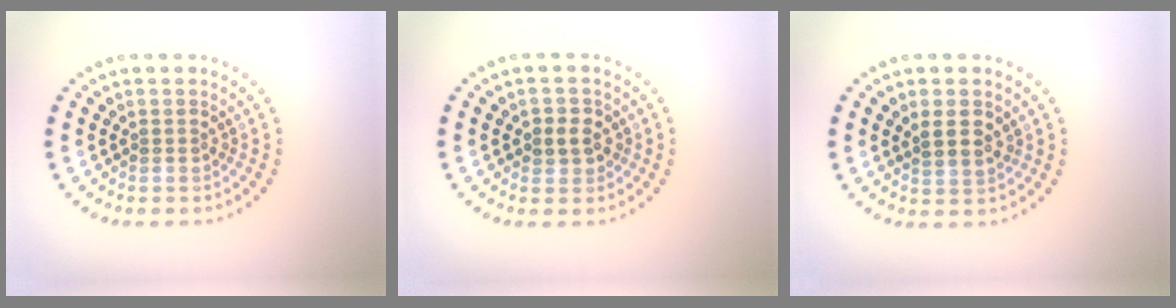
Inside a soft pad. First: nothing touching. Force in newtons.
{"total": 2.2, "press": 2.1, "slide": 0.5}
{"total": 2.4, "press": 2.2, "slide": 1.0}